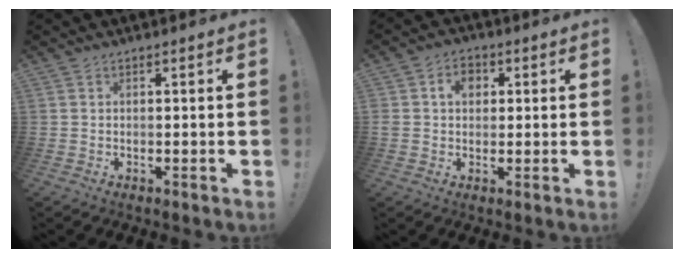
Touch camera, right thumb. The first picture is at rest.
{"total": 6.5, "force": [1.6, 5.2, 3.6], "torque": [-0.049, 0.002, 0.028]}